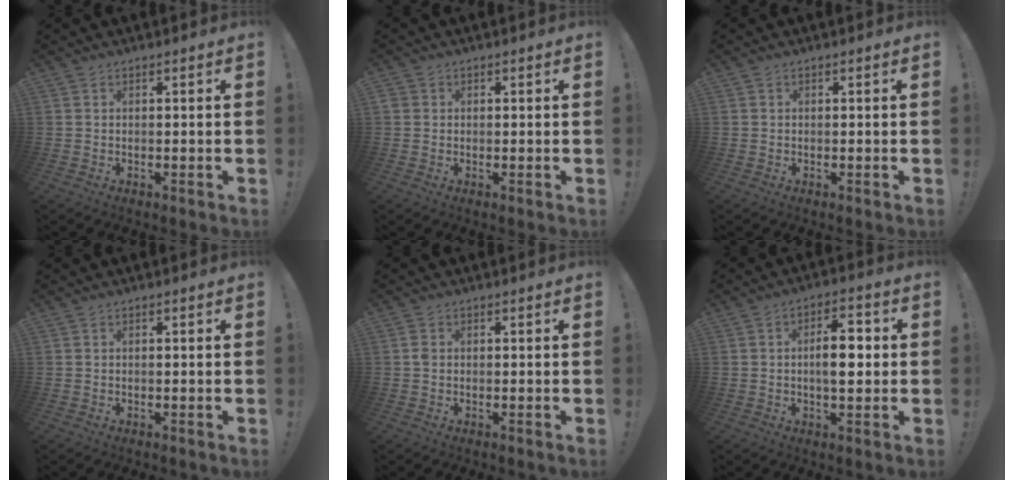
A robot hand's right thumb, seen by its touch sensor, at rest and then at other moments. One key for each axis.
{"total": 1.3, "fx": 0.3, "fy": 1.1, "fz": 0.4, "tx": -0.009, "ty": 0.004, "tz": 0.006}
{"total": 0.0}
{"total": 0.0}
{"total": 1.6, "fx": 0.0, "fy": 1.1, "fz": 1.1, "tx": -0.022, "ty": 0.004, "tz": 0.001}
{"total": 8.7, "fx": 0.0, "fy": 4.0, "fz": 7.7, "tx": -0.108, "ty": 0.008, "tz": -0.006}